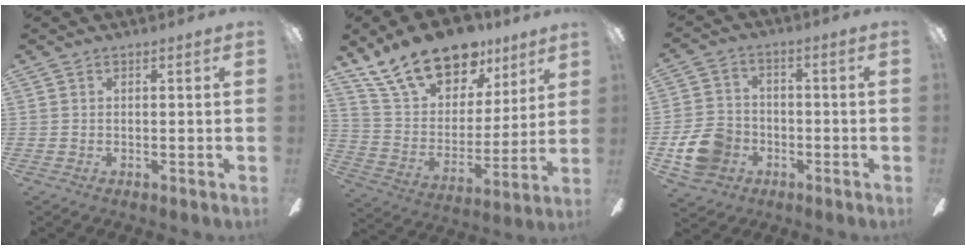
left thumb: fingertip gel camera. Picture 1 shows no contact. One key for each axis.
{"total": 20.6, "fx": 15.2, "fy": 10.4, "fz": 9.2, "tx": -0.175, "ty": -0.092, "tz": 0.279}
{"total": 11.3, "fx": -4.3, "fy": 8.9, "fz": 5.6, "tx": -0.130, "ty": 0.034, "tz": -0.078}